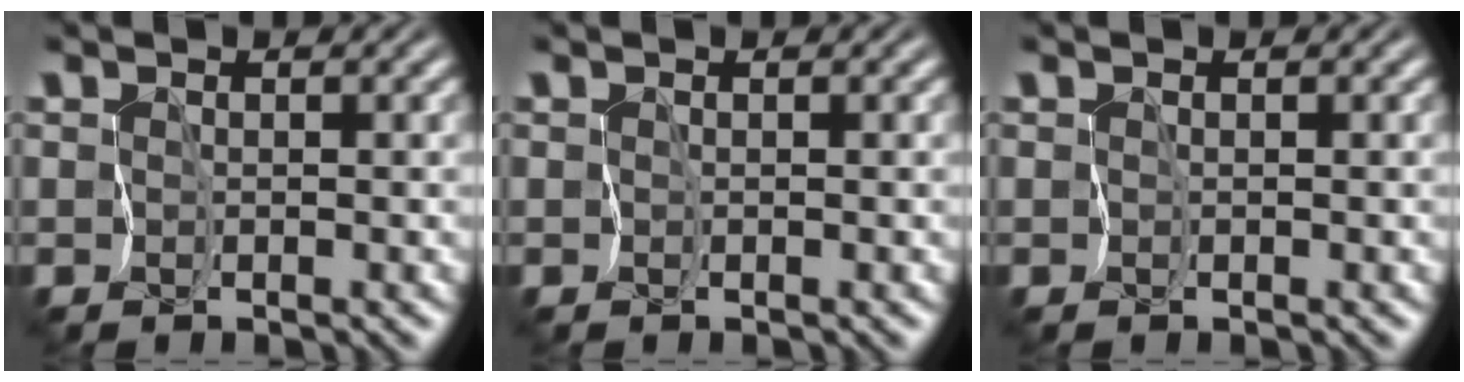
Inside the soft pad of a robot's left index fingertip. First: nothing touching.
{"total": 0.0}
{"total": 0.0}